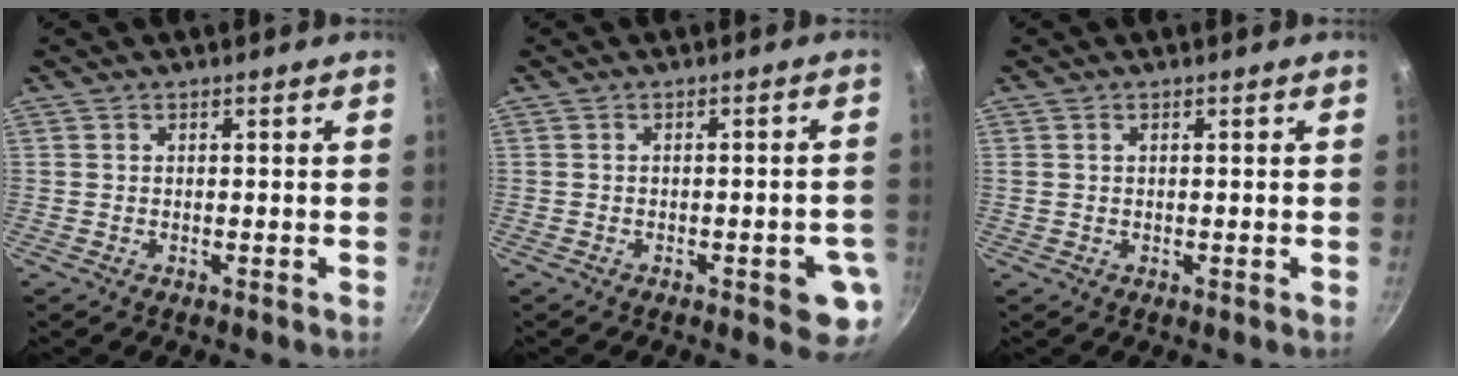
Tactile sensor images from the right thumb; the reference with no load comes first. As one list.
[{"total": 6.5, "force": [-2.3, 2.3, 5.6], "torque": [-0.053, 0.007, -0.024]}, {"total": 0.6, "force": [0.2, 0.4, 0.3], "torque": [-0.006, 0.002, 0.004]}]